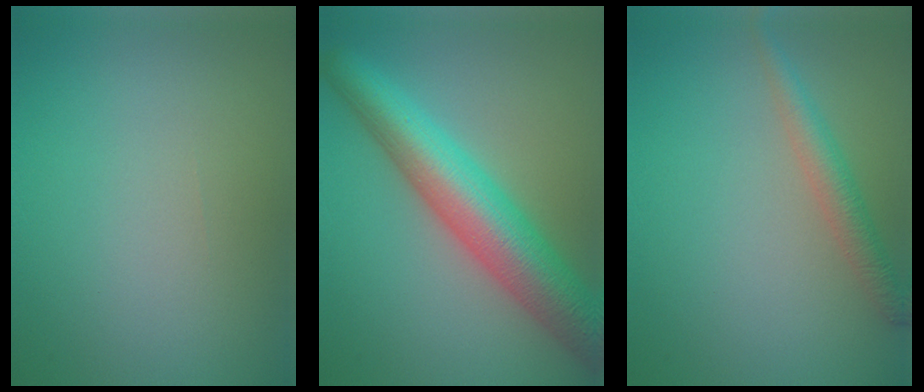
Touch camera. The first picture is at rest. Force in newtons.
{"total": 8.6, "press": 8.6, "slide": 0.1}
{"total": 2.4, "press": 2.4, "slide": 0.1}